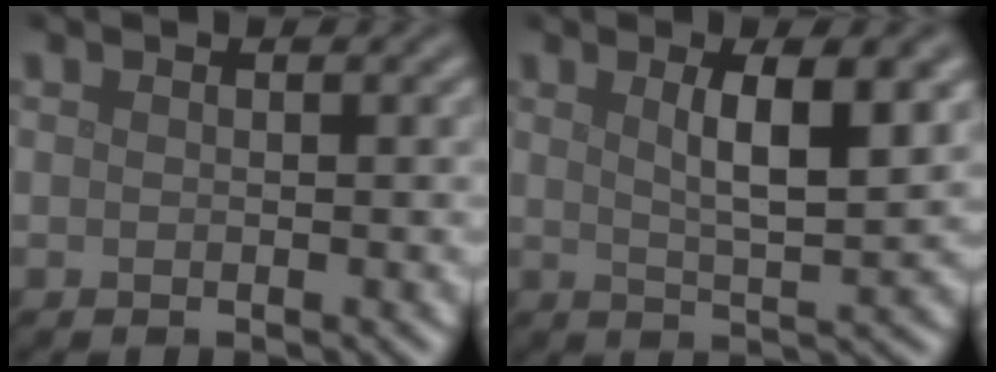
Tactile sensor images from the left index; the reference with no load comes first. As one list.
[{"total": 5.5, "force": [1.8, 1.4, 5.0], "torque": [-0.073, 0.001, 0.029]}]